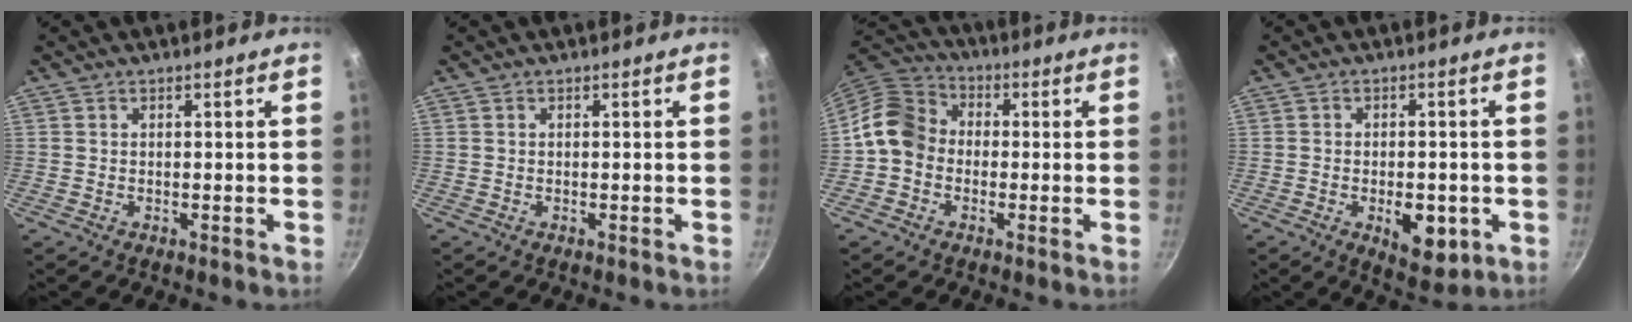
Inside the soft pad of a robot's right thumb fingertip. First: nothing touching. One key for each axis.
{"total": 0.0}
{"total": 9.1, "fx": -1.0, "fy": 7.7, "fz": 4.7, "tx": -0.059, "ty": 0.025, "tz": -0.043}
{"total": 8.4, "fx": -2.5, "fy": 4.6, "fz": 6.6, "tx": -0.064, "ty": 0.002, "tz": -0.025}